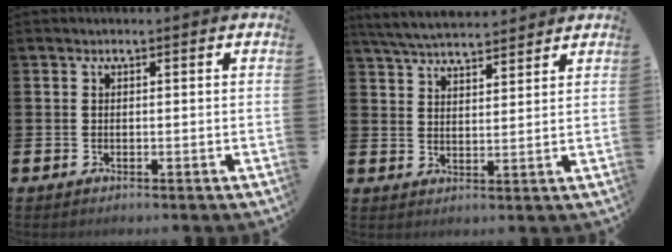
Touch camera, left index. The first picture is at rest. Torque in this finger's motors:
{"motor_torque": [0.29, -0.43, 0.64, 0.21]}